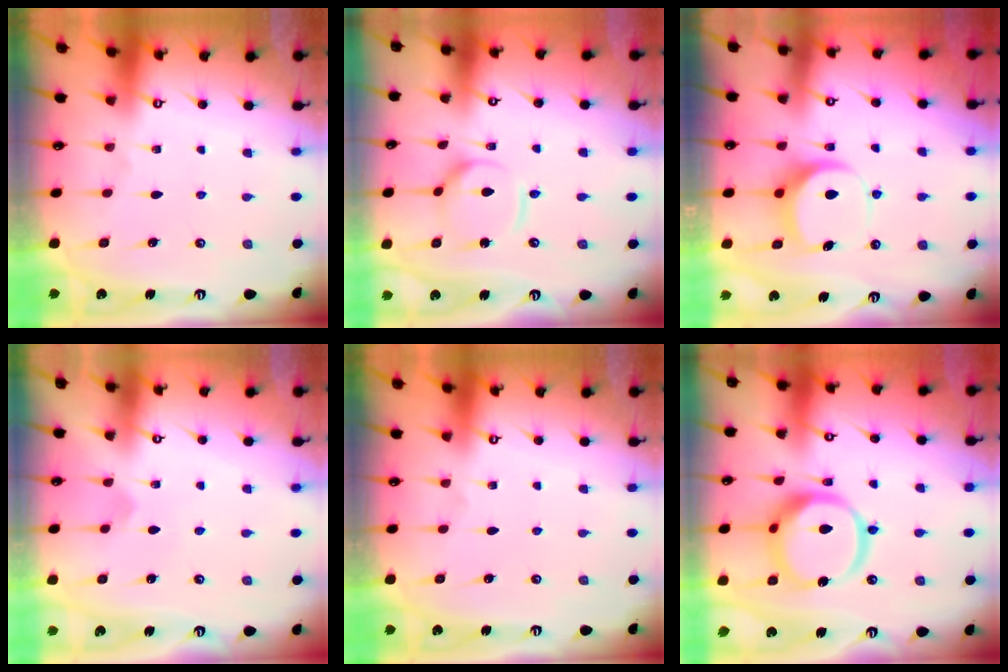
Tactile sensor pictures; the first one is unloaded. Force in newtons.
{"total": 8.6, "press": 8.5, "slide": 0.7}
{"total": 7.6, "press": 7.5, "slide": 1.2}
{"total": 2.5, "press": 2.5, "slide": 0.1}
{"total": 0.0}
{"total": 16.7, "press": 16.6, "slide": 1.9}